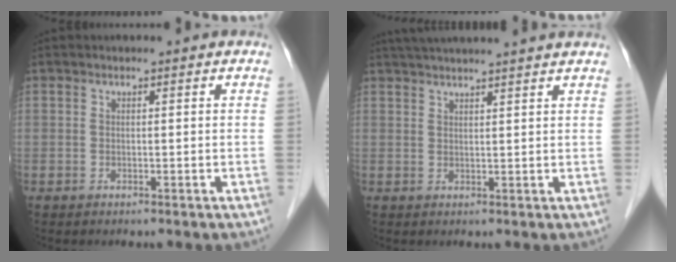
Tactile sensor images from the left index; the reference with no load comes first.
{"total": 11.9, "force": [10.6, -0.5, 5.4], "torque": [-0.092, 0.035, 0.141]}